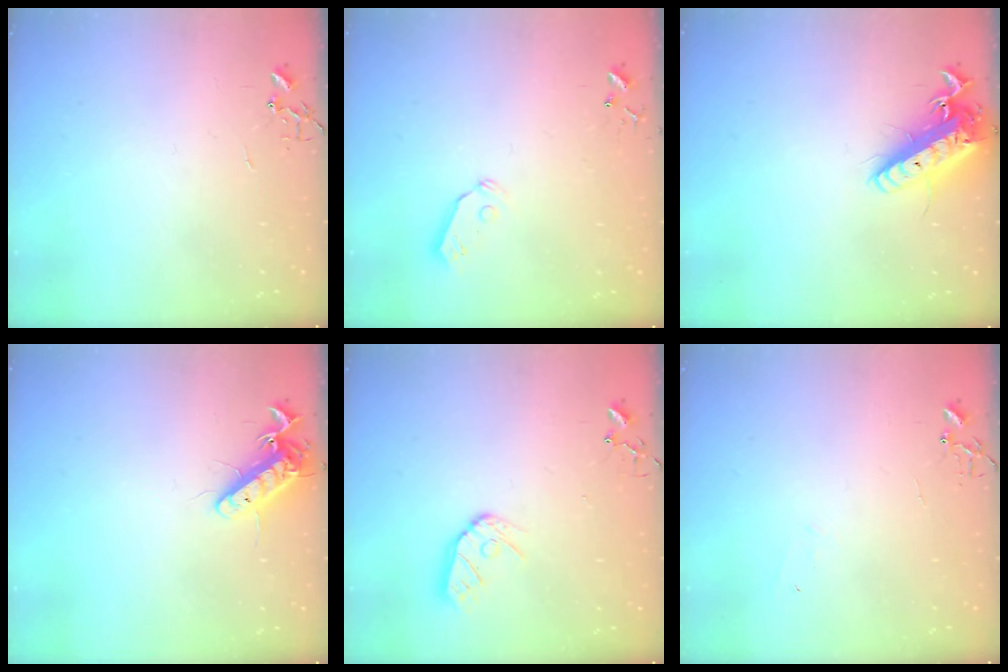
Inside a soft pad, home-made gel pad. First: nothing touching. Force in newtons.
{"total": 5.8, "press": 5.8, "slide": 0.3}
{"total": 16.8, "press": 16.5, "slide": 3.2}
{"total": 12.9, "press": 12.6, "slide": 2.5}
{"total": 9.5, "press": 9.5, "slide": 0.8}
{"total": 4.3, "press": 4.2, "slide": 0.5}